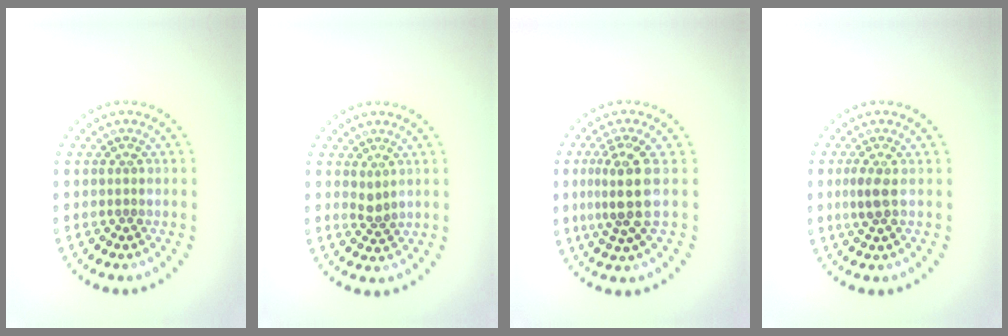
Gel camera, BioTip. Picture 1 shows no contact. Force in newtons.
{"total": 1.3, "press": 1.0, "slide": 0.7}
{"total": 4.0, "press": 3.3, "slide": 2.2}
{"total": 1.8, "press": 1.6, "slide": 0.9}